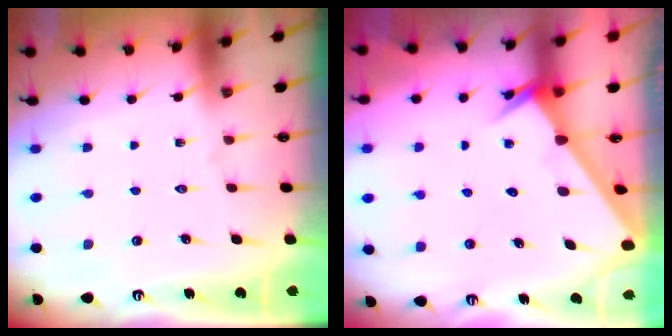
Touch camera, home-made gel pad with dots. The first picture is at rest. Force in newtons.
{"total": 2.7, "press": 2.7, "slide": 0.2}